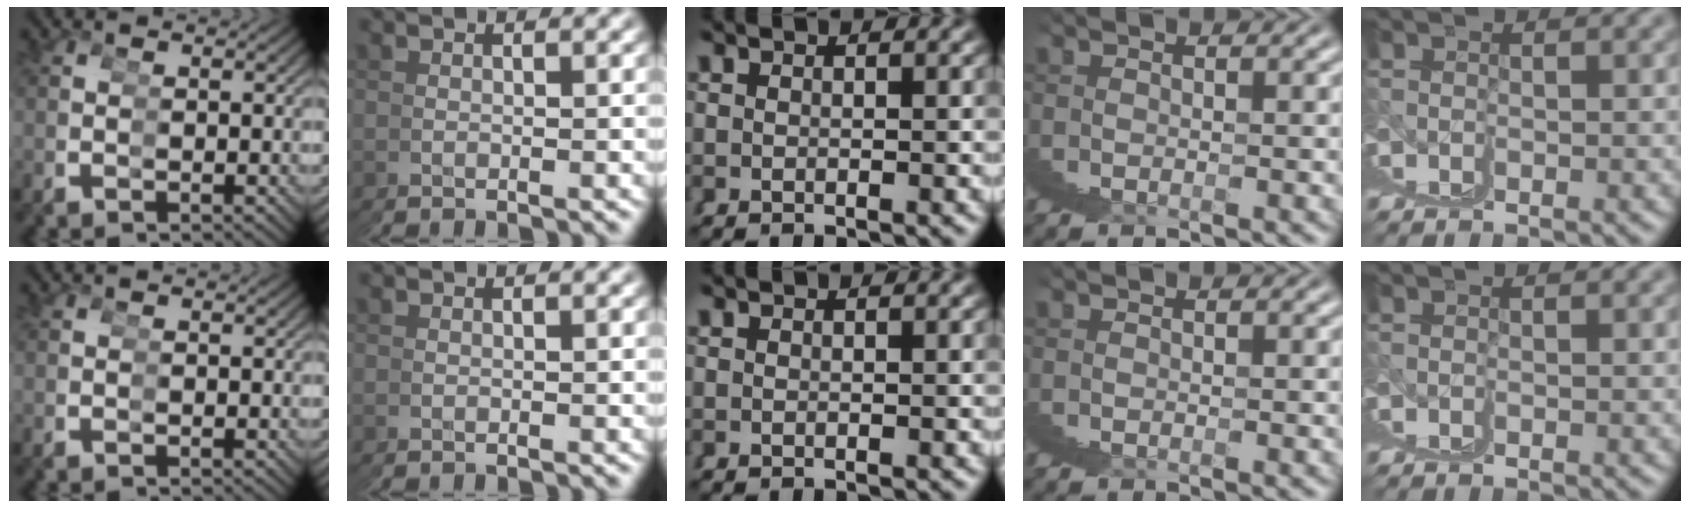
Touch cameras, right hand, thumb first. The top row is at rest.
{}